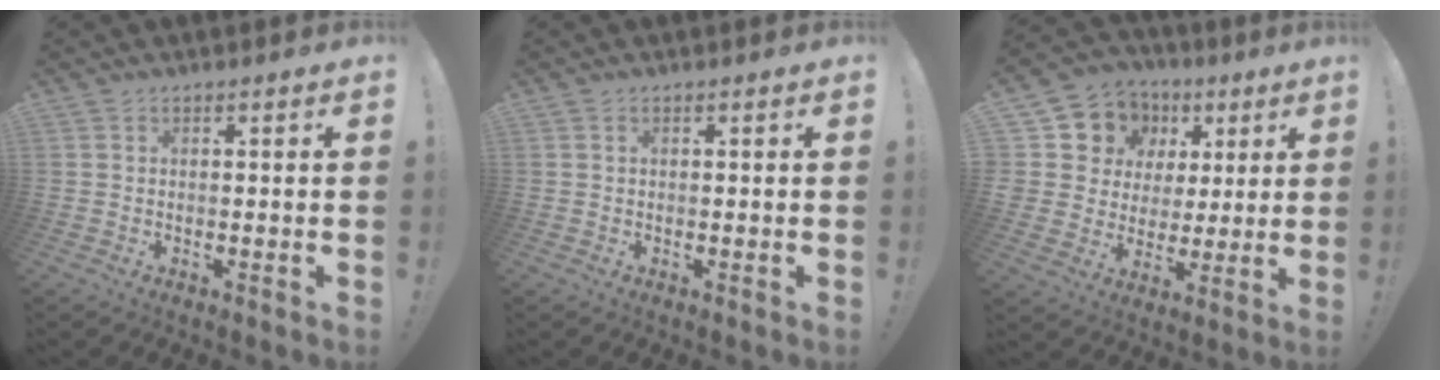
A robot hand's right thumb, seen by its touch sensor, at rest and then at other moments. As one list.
[{"total": 0.0}, {"total": 10.9, "force": [4.5, 9.6, 2.8], "torque": [-0.052, -0.028, 0.100]}]